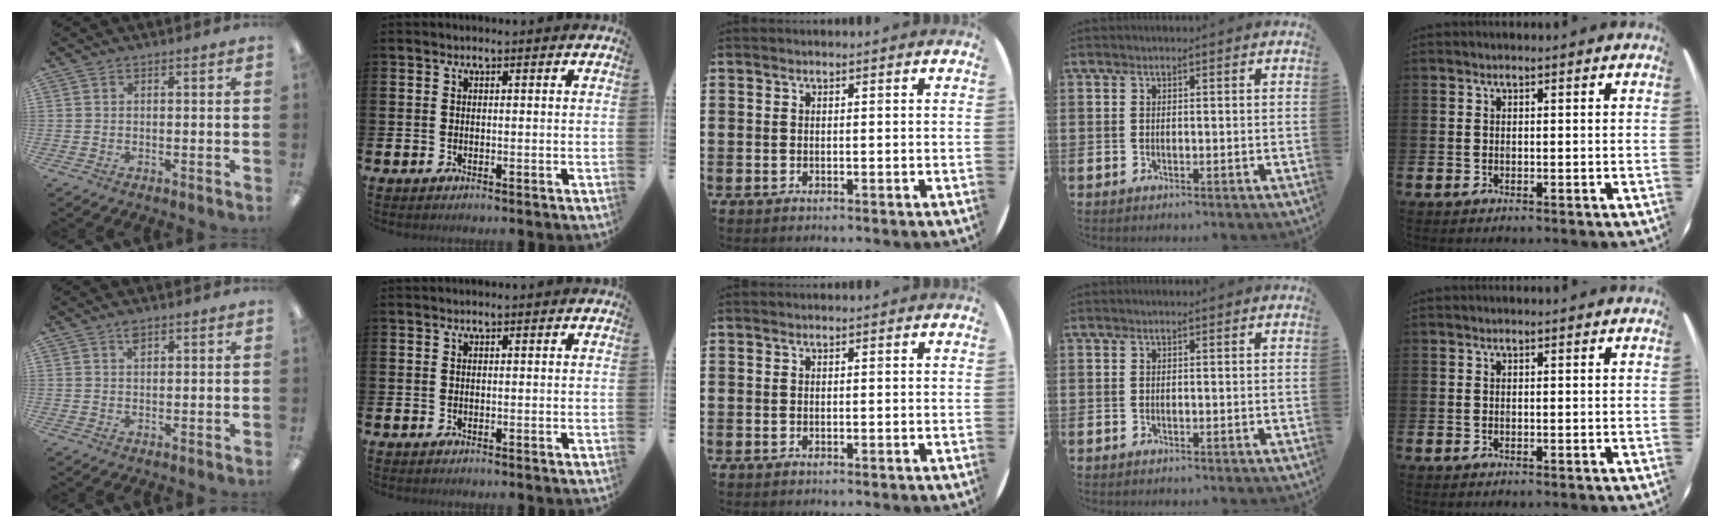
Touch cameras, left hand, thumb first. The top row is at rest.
{"thumb": {"total": 1.9, "force": [1.5, 0.8, 0.8], "torque": [-0.013, -0.001, 0.025]}}